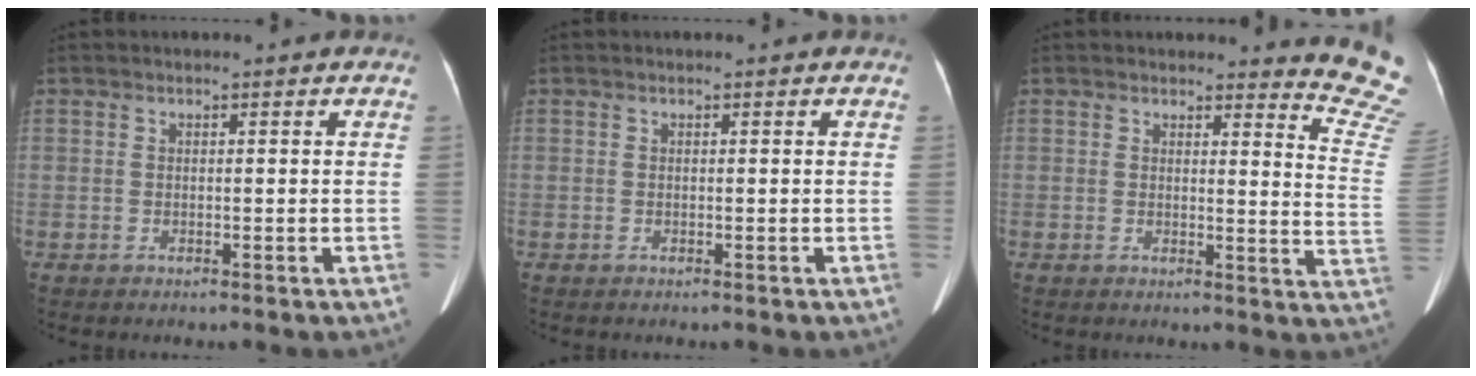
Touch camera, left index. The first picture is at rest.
{"total": 0.0}
{"total": 10.4, "force": [10.4, -0.5, 0.6], "torque": [0.019, -0.142, 0.077]}